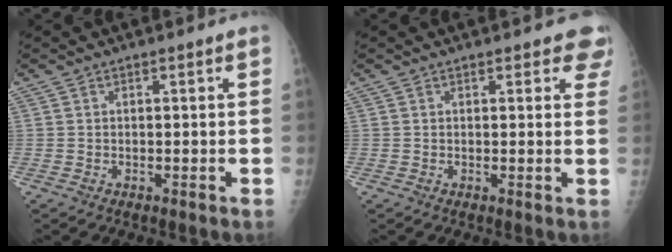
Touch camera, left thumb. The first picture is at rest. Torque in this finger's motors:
{"motor_torque": [0.50, 0.26, 0.42, 0.00, 0.00]}